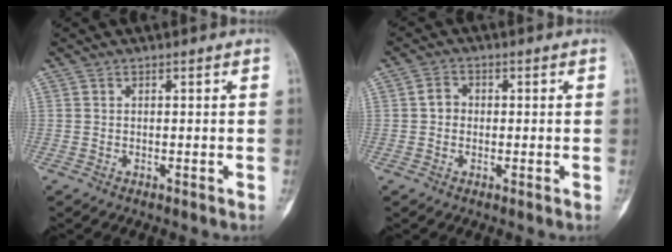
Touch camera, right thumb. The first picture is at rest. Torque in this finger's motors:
{"motor_torque": [-0.33, 0.30, 0.21, 0.24, -0.08]}